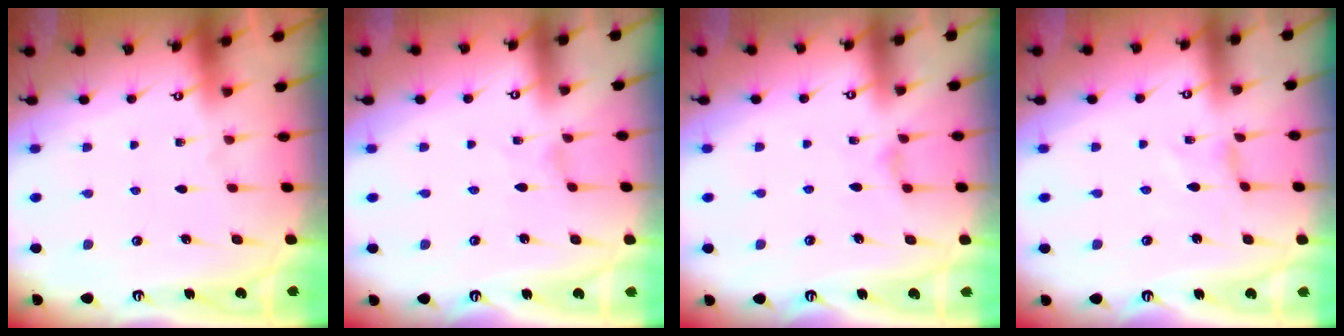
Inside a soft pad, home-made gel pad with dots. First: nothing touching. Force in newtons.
{"total": 0.0}
{"total": 3.1, "press": 3.1, "slide": 0.6}
{"total": 0.5, "press": 0.5, "slide": 0.2}